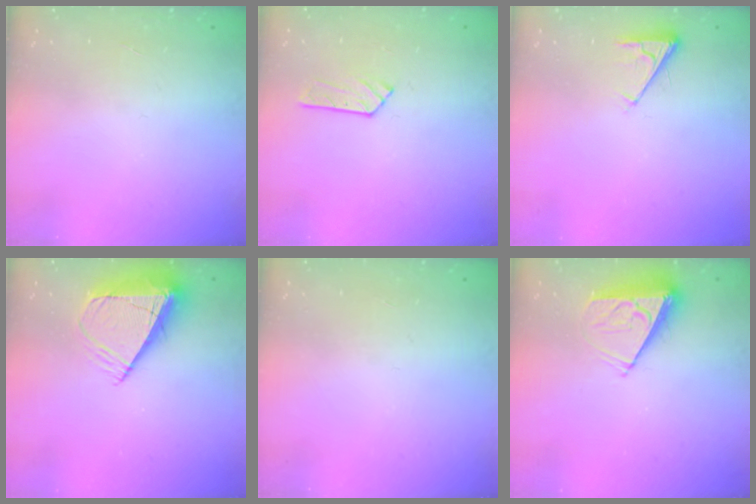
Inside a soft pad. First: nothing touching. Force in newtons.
{"total": 3.0, "press": 3.0, "slide": 0.4}
{"total": 2.8, "press": 2.8, "slide": 0.4}
{"total": 11.3, "press": 11.3, "slide": 0.8}
{"total": 0.0}
{"total": 9.5, "press": 9.5, "slide": 0.1}